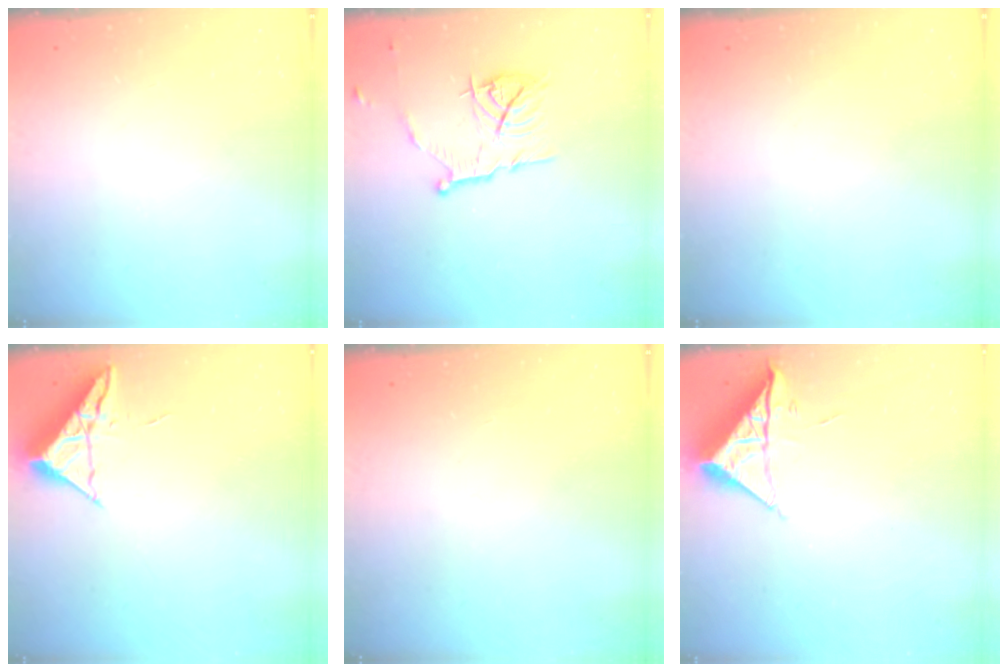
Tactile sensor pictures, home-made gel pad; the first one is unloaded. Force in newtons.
{"total": 11.2, "press": 11.2, "slide": 0.8}
{"total": 0.0}
{"total": 6.9, "press": 6.9, "slide": 0.3}
{"total": 0.0}
{"total": 8.6, "press": 8.6, "slide": 0.2}